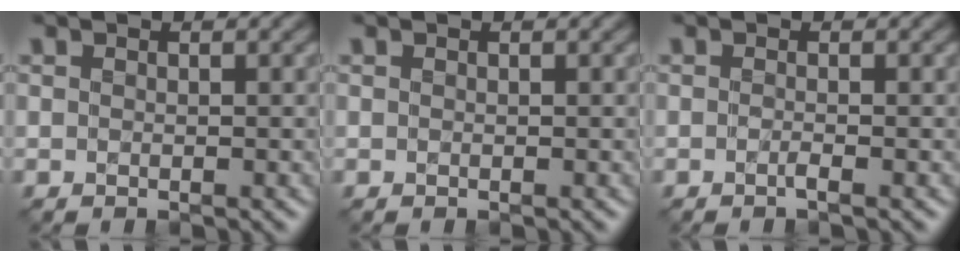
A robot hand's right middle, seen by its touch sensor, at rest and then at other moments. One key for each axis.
{"total": 0.0}
{"total": 1.0, "fx": -0.8, "fy": 0.1, "fz": 0.5, "tx": -0.002, "ty": -0.002, "tz": -0.014}